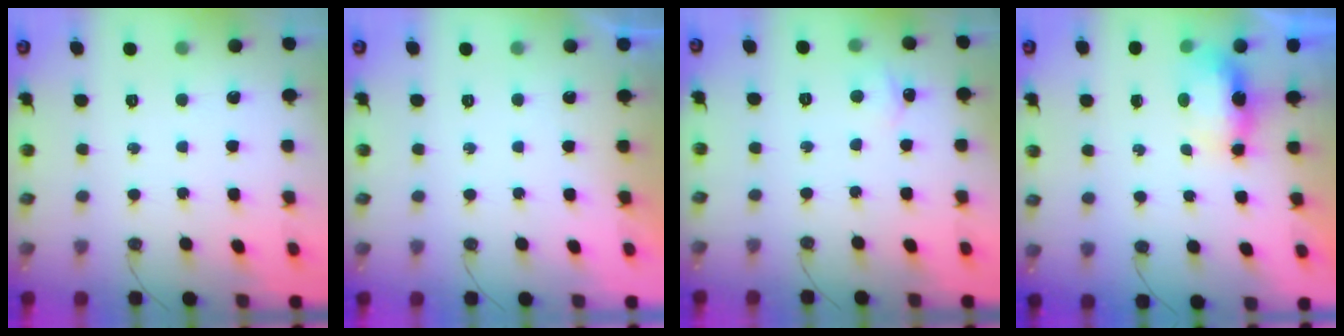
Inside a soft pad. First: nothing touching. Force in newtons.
{"total": 0.0}
{"total": 3.5, "press": 3.4, "slide": 0.6}
{"total": 15.3, "press": 8.5, "slide": 12.7}